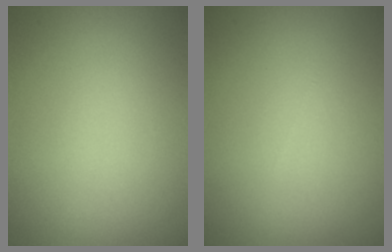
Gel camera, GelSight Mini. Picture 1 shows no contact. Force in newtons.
{"total": 0.0}